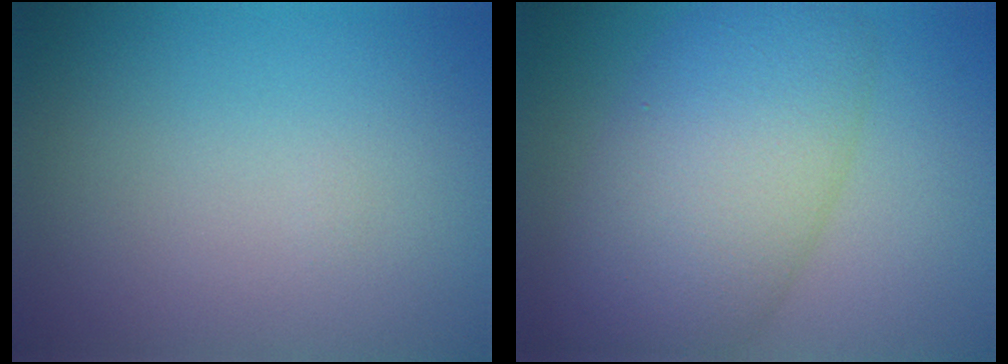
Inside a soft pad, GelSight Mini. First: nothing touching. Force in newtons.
{"total": 9.1, "press": 9.1, "slide": 0.4}